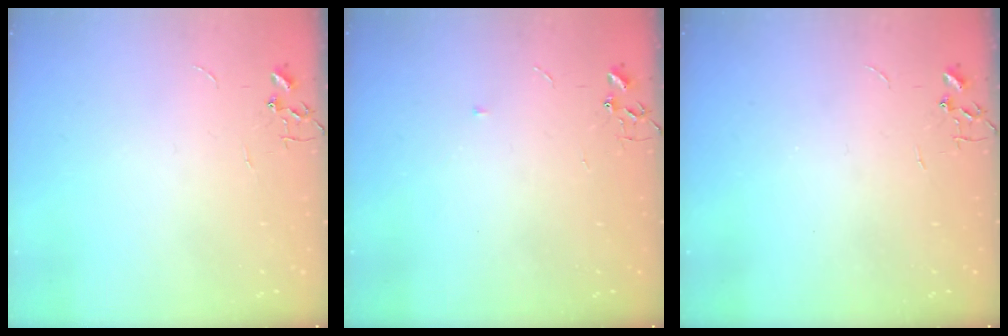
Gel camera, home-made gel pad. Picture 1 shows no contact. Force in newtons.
{"total": 3.4, "press": 3.3, "slide": 0.8}
{"total": 0.0}